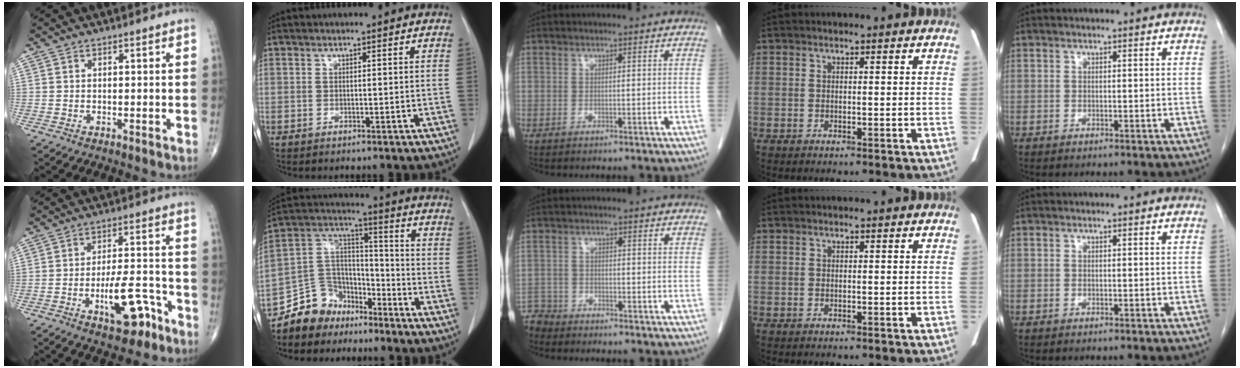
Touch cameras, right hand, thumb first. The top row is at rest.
{"thumb": {"total": 10.3, "force": [-5.2, 4.2, 7.9], "torque": [-0.114, 0.038, -0.075]}, "index": {"total": 10.7, "force": [-8.3, 6.7, 1.1], "torque": [-0.026, 0.061, -0.153]}, "middle": {"total": 4.3, "force": [-4.1, 1.1, -0.6], "torque": [0.011, -0.008, -0.081]}}